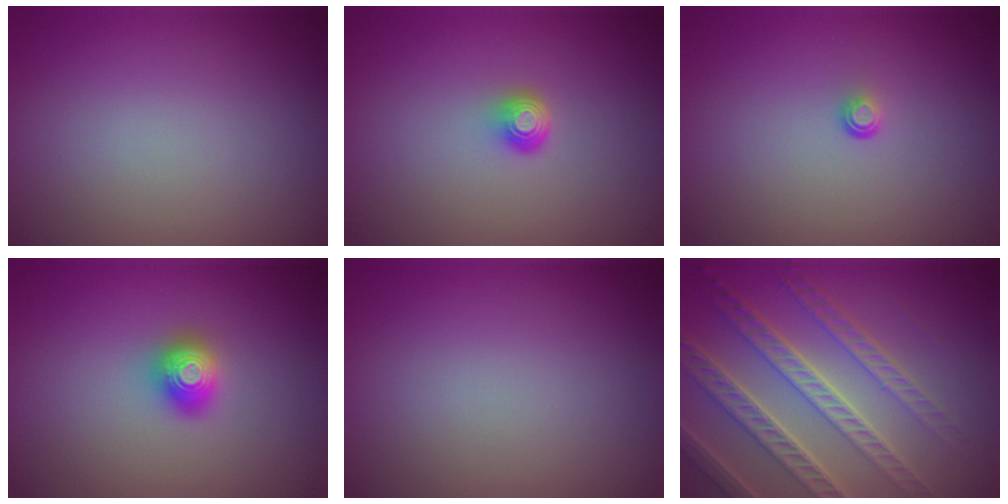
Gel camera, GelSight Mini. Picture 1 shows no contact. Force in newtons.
{"total": 1.6, "press": 1.1, "slide": 1.1}
{"total": 0.7, "press": 0.4, "slide": 0.6}
{"total": 2.0, "press": 2.0, "slide": 0.1}
{"total": 0.0}
{"total": 7.2, "press": 5.2, "slide": 5.0}